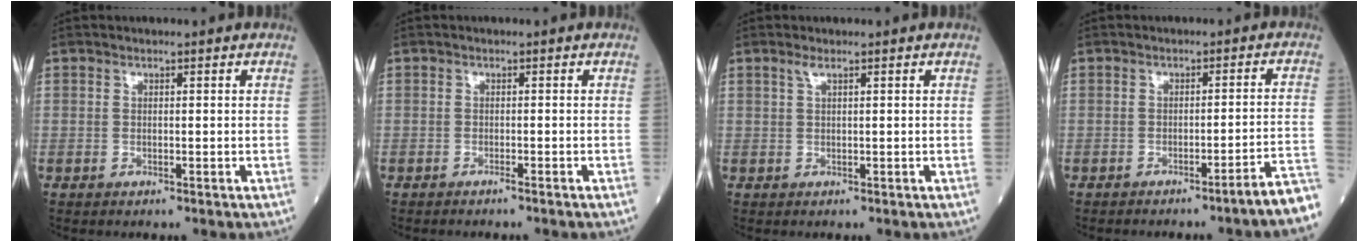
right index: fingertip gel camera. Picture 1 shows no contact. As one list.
[{"total": 1.5, "force": [-1.3, -0.3, 0.7], "torque": [-0.009, 0.003, -0.017]}, {"total": 1.0, "force": [0.6, 0.0, 0.8], "torque": [-0.023, 0.008, 0.012]}, {"total": 6.5, "force": [-5.4, -1.6, 3.2], "torque": [-0.013, 0.007, -0.074]}]